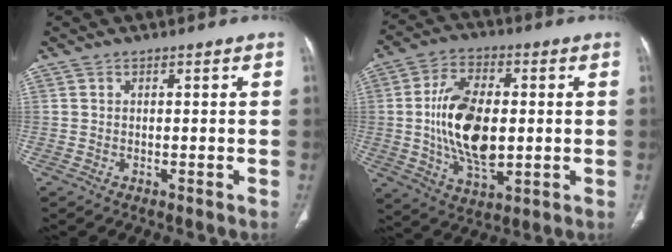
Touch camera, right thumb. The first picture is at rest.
{"total": 16.7, "force": [0.6, 9.7, 13.6], "torque": [-0.228, -0.003, 0.016]}